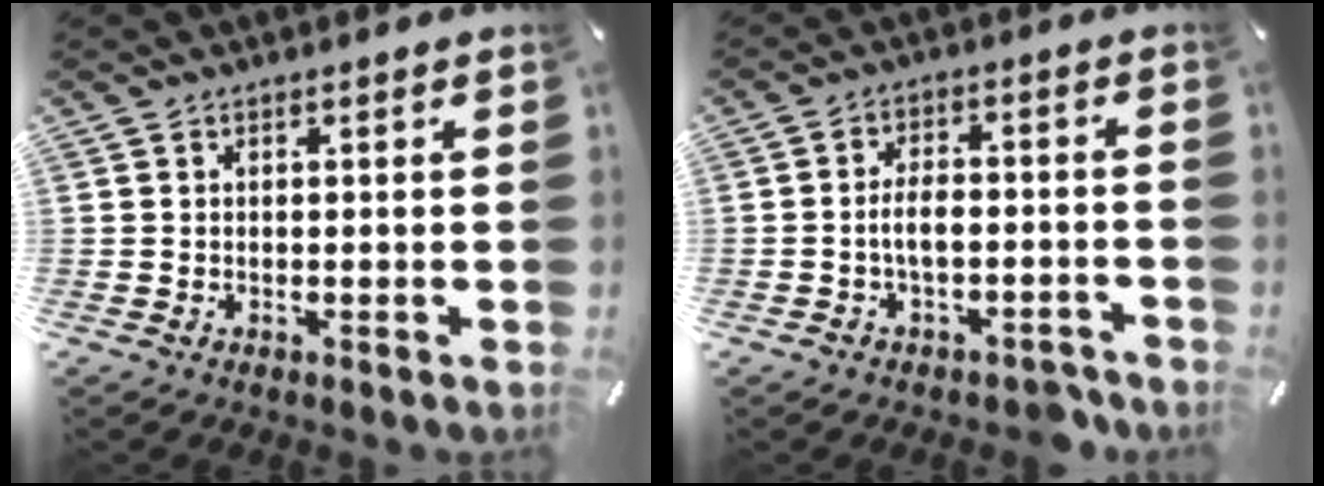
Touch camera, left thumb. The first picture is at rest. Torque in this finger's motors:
{"motor_torque": [0.03, 0.11, 0.32, 0.22, 0.09]}